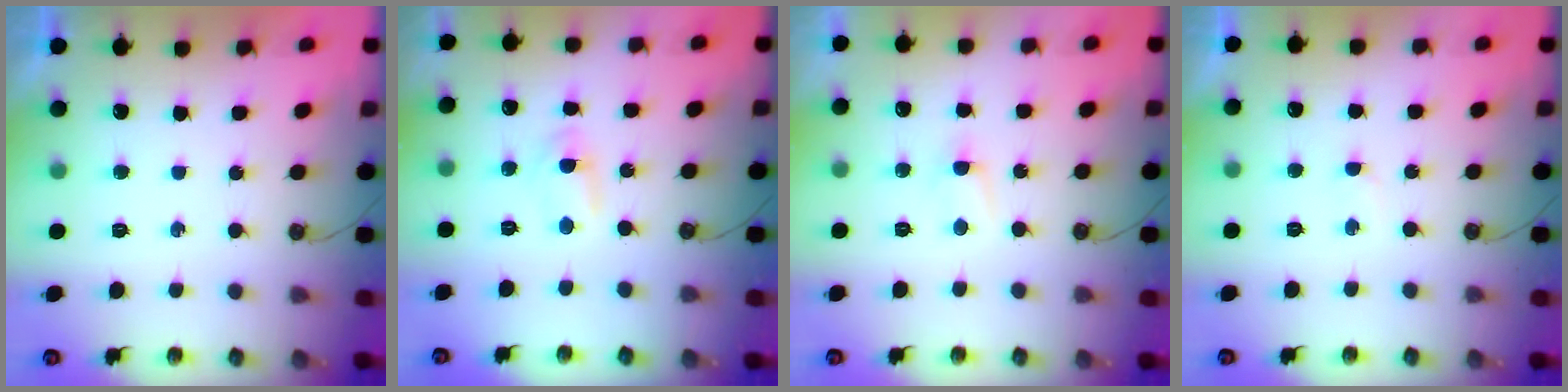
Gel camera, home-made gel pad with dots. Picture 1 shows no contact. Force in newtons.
{"total": 1.5, "press": 1.3, "slide": 0.7}
{"total": 2.8, "press": 2.8, "slide": 0.4}
{"total": 1.0, "press": 0.8, "slide": 0.7}